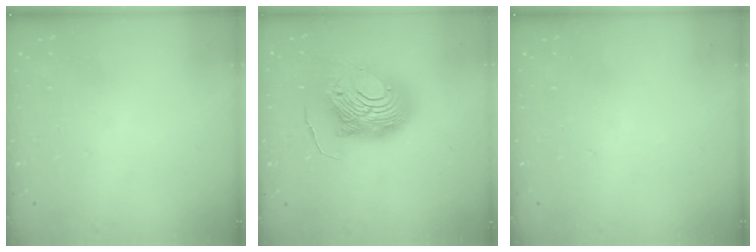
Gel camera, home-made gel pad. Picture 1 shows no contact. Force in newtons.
{"total": 15.3, "press": 15.2, "slide": 1.6}
{"total": 0.0}